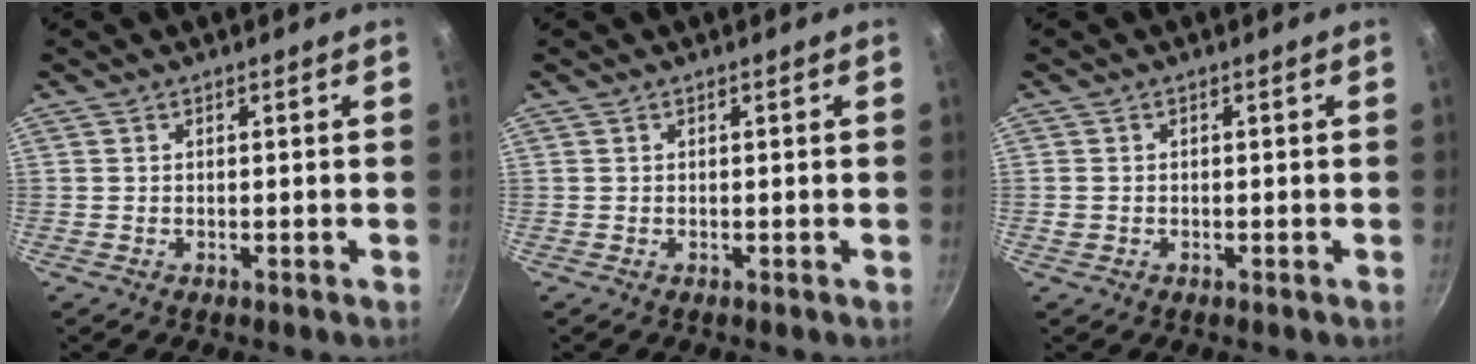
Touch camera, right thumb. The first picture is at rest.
{"total": 0.0}
{"total": 1.2, "force": [-0.3, 1.0, 0.5], "torque": [-0.010, 0.001, -0.005]}